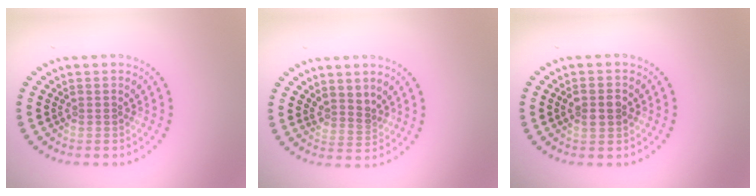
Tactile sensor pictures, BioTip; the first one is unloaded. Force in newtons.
{"total": 2.0, "press": 1.5, "slide": 1.3}
{"total": 2.0, "press": 2.0, "slide": 0.2}